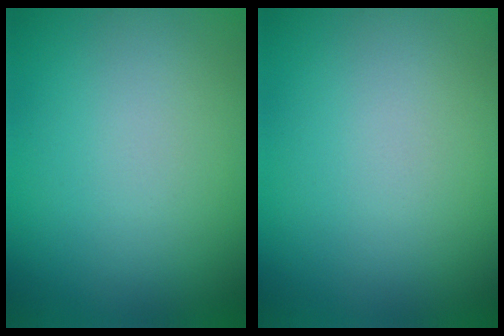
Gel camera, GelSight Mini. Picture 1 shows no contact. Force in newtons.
{"total": 0.0}